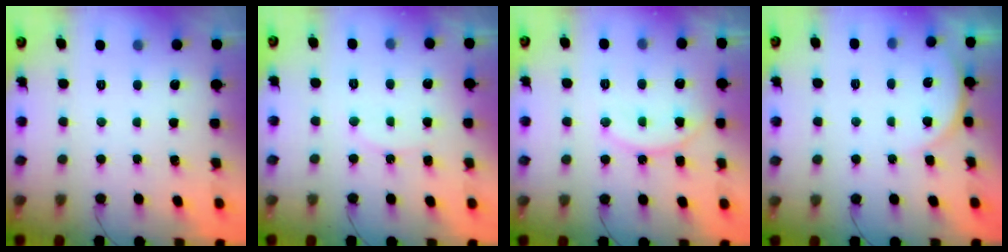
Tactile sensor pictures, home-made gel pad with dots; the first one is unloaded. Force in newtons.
{"total": 7.0, "press": 7.0, "slide": 0.6}
{"total": 12.4, "press": 12.4, "slide": 0.8}
{"total": 4.8, "press": 4.8, "slide": 0.6}